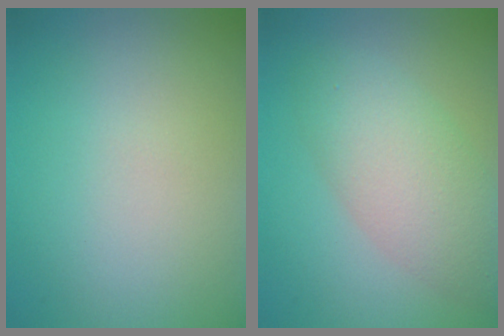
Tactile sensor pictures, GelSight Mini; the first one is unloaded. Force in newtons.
{"total": 5.2, "press": 5.2, "slide": 0.1}